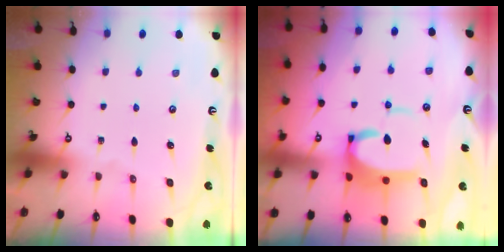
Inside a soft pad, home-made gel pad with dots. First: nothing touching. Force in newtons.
{"total": 8.6, "press": 8.5, "slide": 1.4}